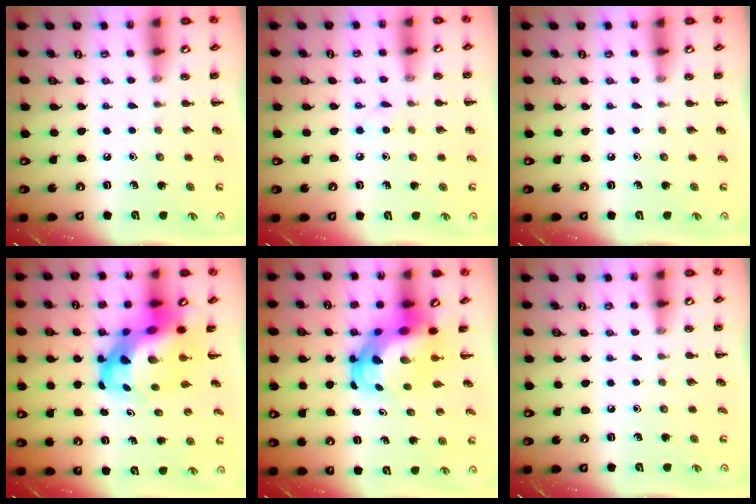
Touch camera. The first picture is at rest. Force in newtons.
{"total": 2.9, "press": 2.8, "slide": 1.0}
{"total": 0.0}
{"total": 10.0, "press": 9.6, "slide": 2.7}
{"total": 7.8, "press": 7.6, "slide": 2.0}
{"total": 0.0}